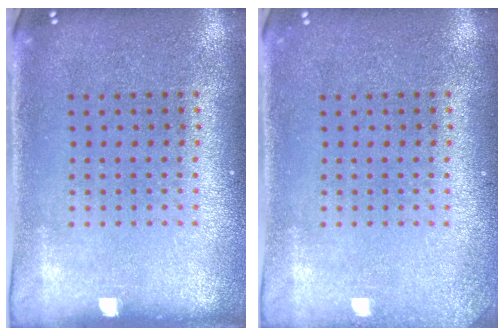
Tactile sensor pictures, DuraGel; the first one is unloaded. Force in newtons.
{"total": 1.1, "press": 1.1, "slide": 0.1}